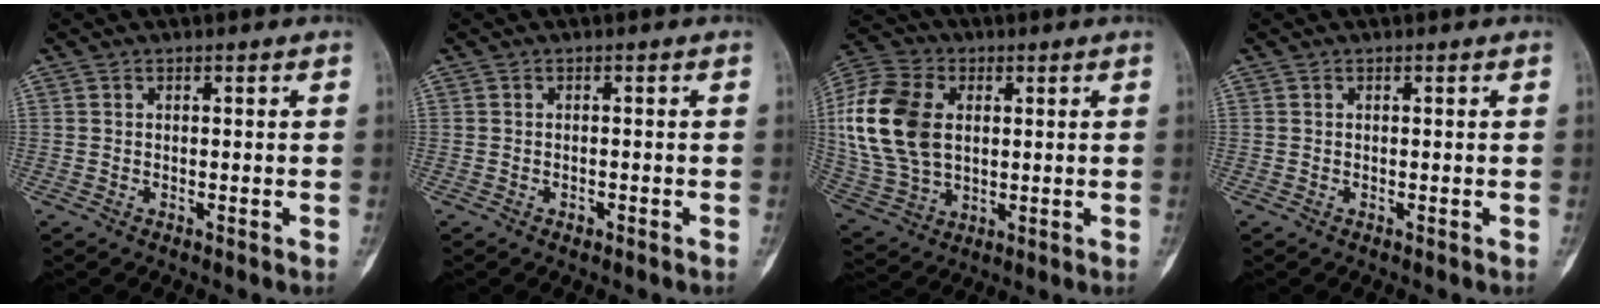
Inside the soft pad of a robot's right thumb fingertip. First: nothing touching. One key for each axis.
{"total": 0.9, "fx": -0.6, "fy": 0.5, "fz": 0.6, "tx": -0.010, "ty": 0.005, "tz": -0.007}
{"total": 18.3, "fx": 2.7, "fy": 12.4, "fz": 13.1, "tx": -0.265, "ty": 0.004, "tz": 0.056}
{"total": 0.0}